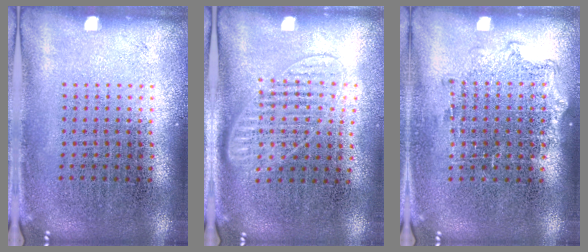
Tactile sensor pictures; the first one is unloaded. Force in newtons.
{"total": 1.3, "press": 1.2, "slide": 0.5}
{"total": 1.1, "press": 1.0, "slide": 0.4}